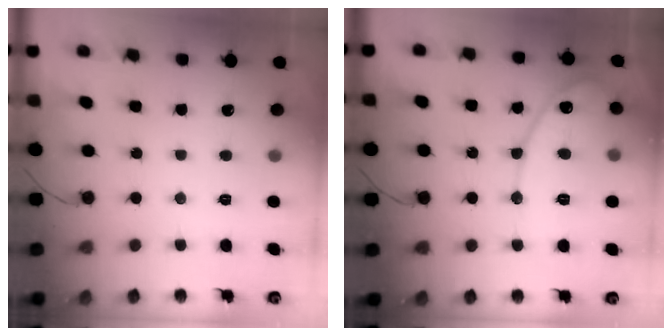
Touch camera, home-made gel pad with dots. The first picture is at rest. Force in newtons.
{"total": 11.2, "press": 11.2, "slide": 0.4}